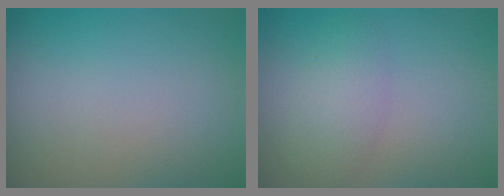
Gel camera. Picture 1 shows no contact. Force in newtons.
{"total": 2.7, "press": 2.7, "slide": 0.0}